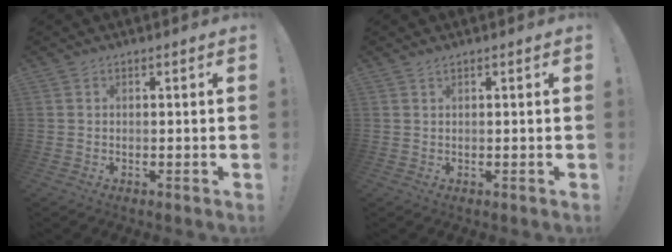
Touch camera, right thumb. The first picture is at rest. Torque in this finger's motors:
{"motor_torque": [-0.14, -0.33, -0.42, 0.10, 0.07]}